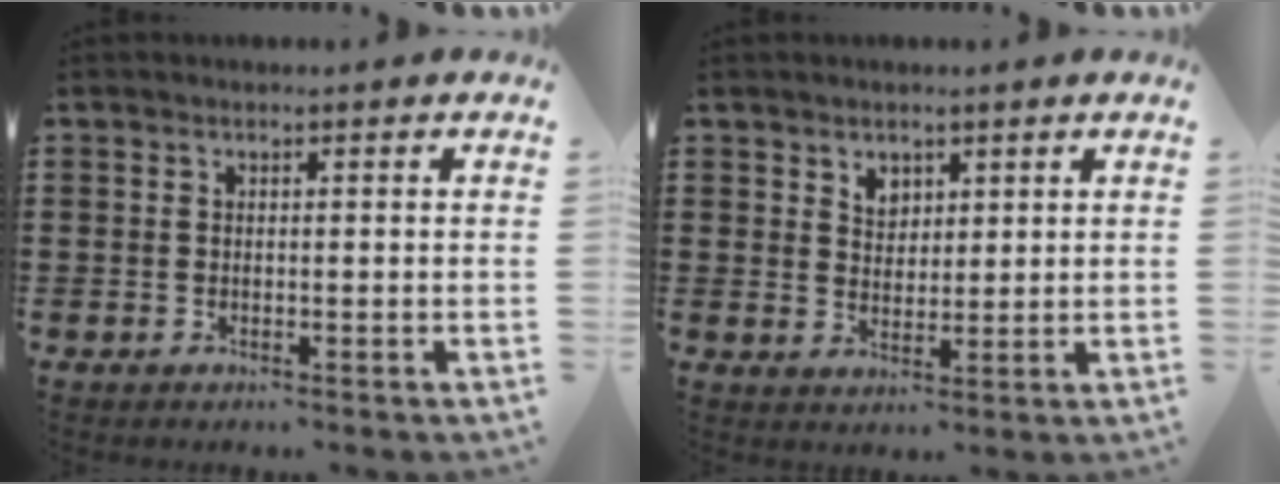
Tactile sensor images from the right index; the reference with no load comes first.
{"total": 2.8, "force": [2.0, 1.9, 0.4], "torque": [-0.015, 0.008, 0.038]}